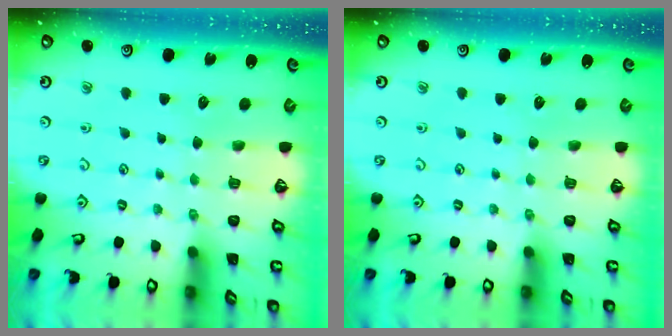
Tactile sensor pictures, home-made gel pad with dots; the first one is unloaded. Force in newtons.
{"total": 0.0}